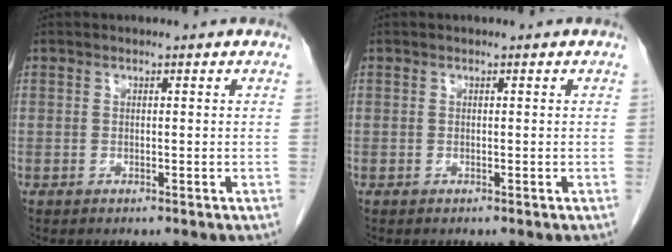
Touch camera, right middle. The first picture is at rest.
{"total": 0.0}